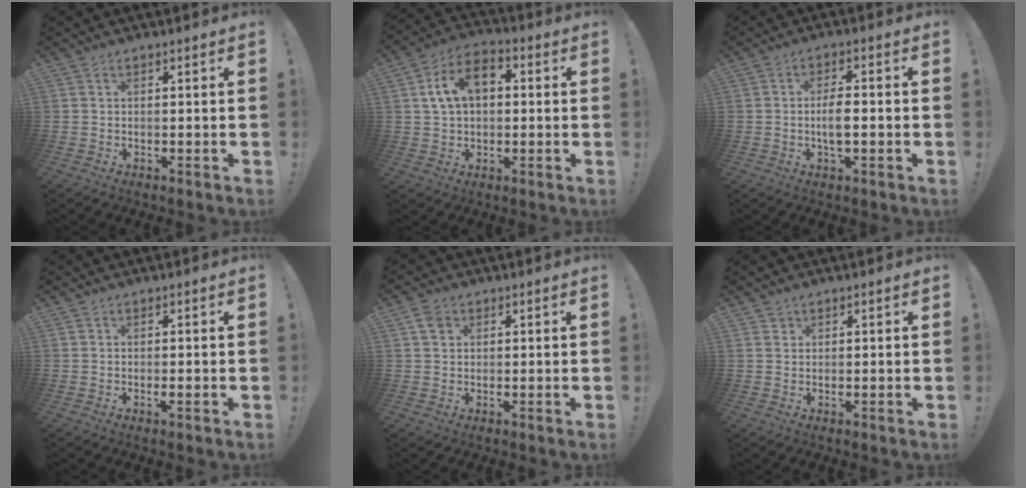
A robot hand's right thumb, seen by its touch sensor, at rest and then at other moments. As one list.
[{"total": 11.2, "force": [2.7, 7.5, 7.9], "torque": [-0.132, 0.016, 0.056]}, {"total": 5.6, "force": [-1.0, 1.7, 5.2], "torque": [-0.101, 0.001, -0.022]}, {"total": 0.8, "force": [-0.2, -0.1, 0.8], "torque": [-0.018, 0.000, -0.003]}, {"total": 4.1, "force": [1.9, 3.3, 1.5], "torque": [-0.016, -0.004, 0.034]}, {"total": 1.1, "force": [0.8, 0.7, 0.1], "torque": [0.003, -0.003, 0.015]}]